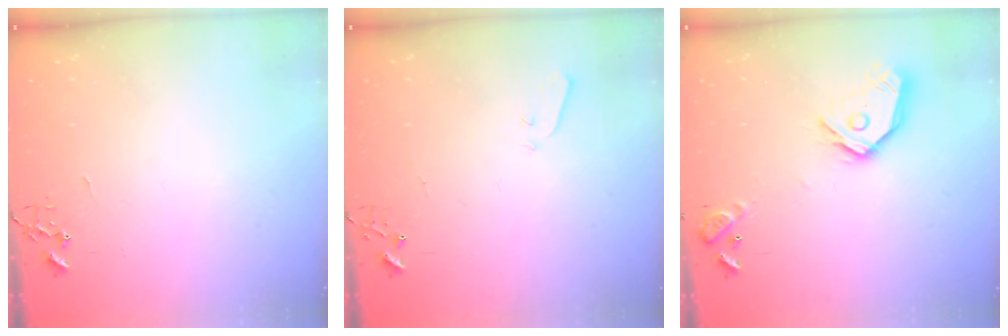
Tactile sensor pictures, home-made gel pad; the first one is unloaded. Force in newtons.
{"total": 3.3, "press": 3.2, "slide": 0.5}
{"total": 14.7, "press": 14.6, "slide": 2.0}